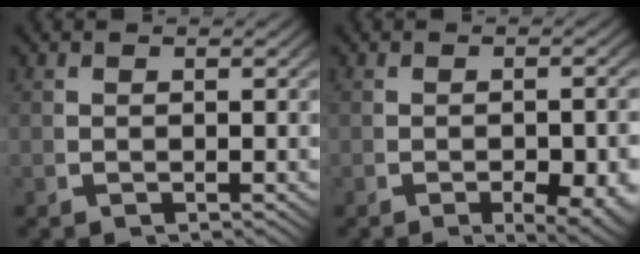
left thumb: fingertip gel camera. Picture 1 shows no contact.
{"total": 4.6, "force": [-1.7, 1.8, 3.8], "torque": [-0.053, -0.014, -0.021]}